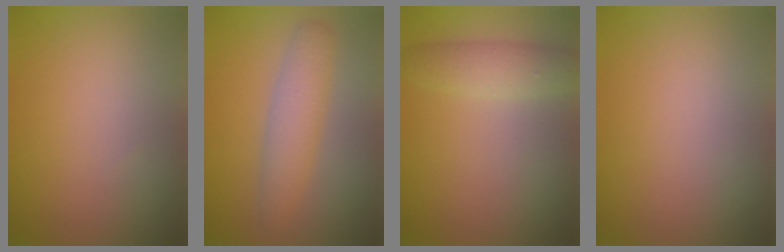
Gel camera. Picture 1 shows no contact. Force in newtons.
{"total": 3.2, "press": 3.2, "slide": 0.1}
{"total": 2.8, "press": 2.8, "slide": 0.0}
{"total": 0.0}